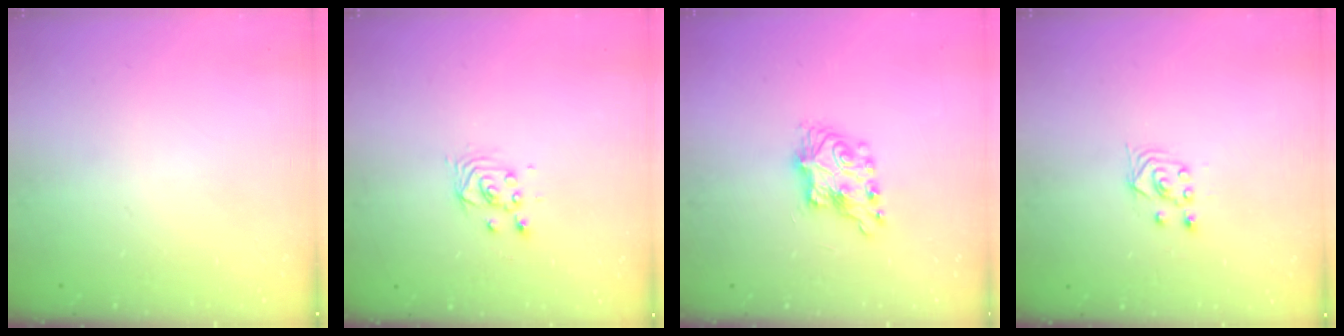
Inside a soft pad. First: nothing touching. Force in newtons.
{"total": 2.9, "press": 2.9, "slide": 0.1}
{"total": 7.5, "press": 7.5, "slide": 0.4}
{"total": 2.8, "press": 2.4, "slide": 1.4}